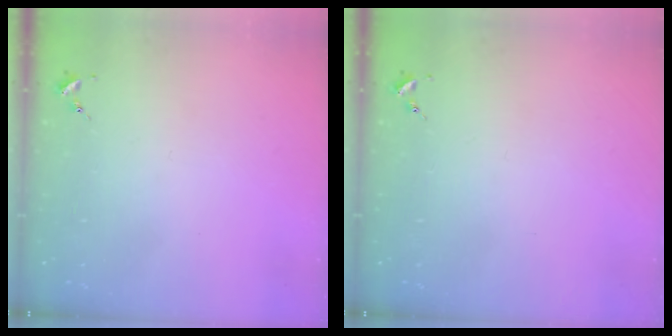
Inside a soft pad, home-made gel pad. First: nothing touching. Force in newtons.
{"total": 0.0}